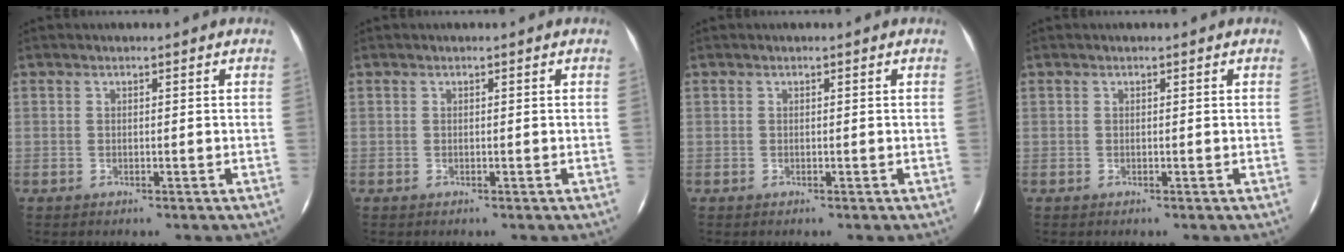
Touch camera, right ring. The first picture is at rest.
{"total": 0.0}
{"total": 0.0}
{"total": 0.0}